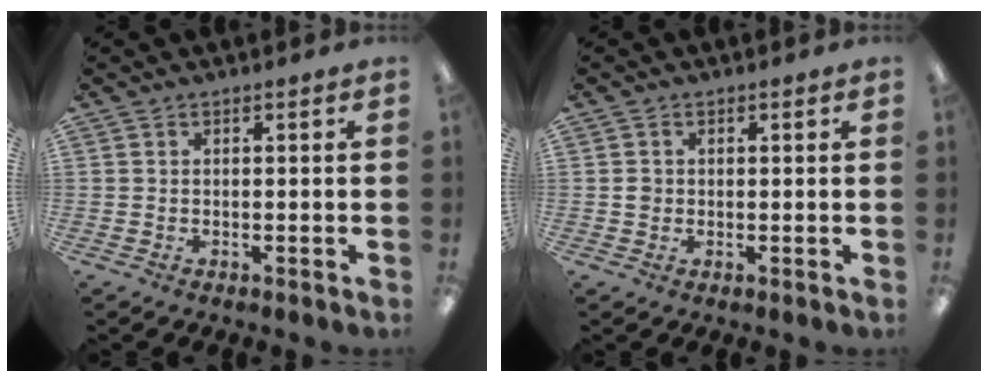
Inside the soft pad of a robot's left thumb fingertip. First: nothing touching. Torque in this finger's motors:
{"motor_torque": [0.37, 0.35, 0.13, -0.45, -0.01]}